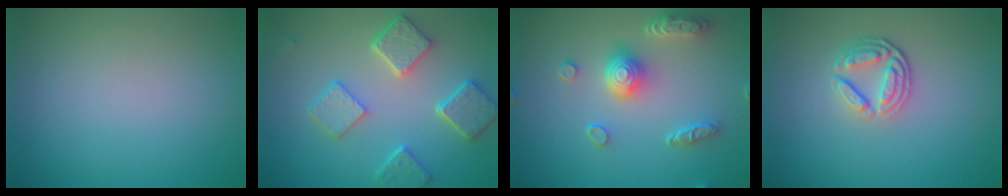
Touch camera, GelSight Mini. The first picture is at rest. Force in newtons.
{"total": 5.5, "press": 4.3, "slide": 3.3}
{"total": 5.0, "press": 4.1, "slide": 2.8}
{"total": 3.4, "press": 2.7, "slide": 2.0}